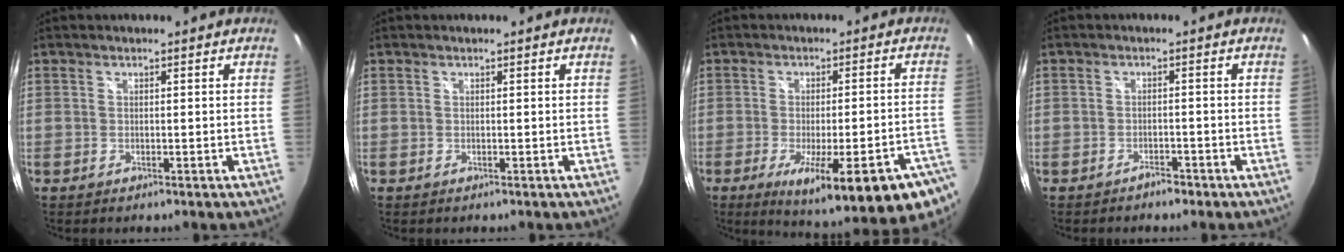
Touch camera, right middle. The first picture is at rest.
{"total": 0.0}
{"total": 21.6, "force": [-13.5, 4.3, 16.3], "torque": [-0.224, -0.059, -0.176]}
{"total": 2.0, "force": [-1.7, 1.0, 0.3], "torque": [-0.008, 0.005, -0.023]}